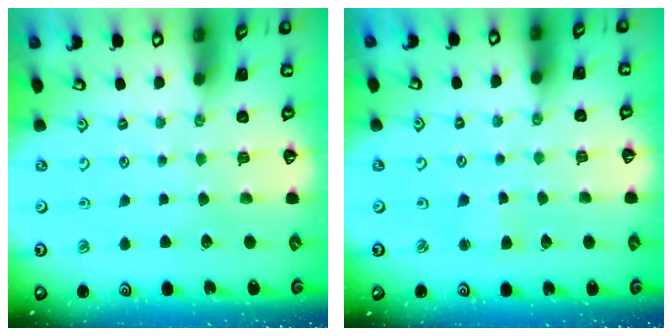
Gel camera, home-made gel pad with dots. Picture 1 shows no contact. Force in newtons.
{"total": 2.9, "press": 2.9, "slide": 0.3}